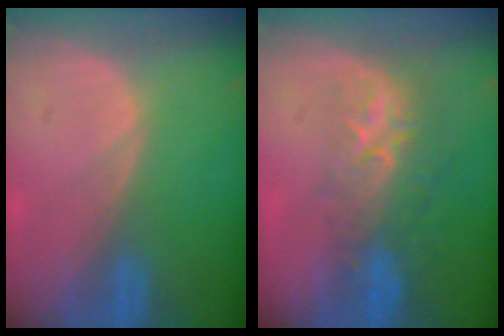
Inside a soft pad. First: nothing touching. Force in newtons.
{"total": 8.8, "press": 7.1, "slide": 5.2}